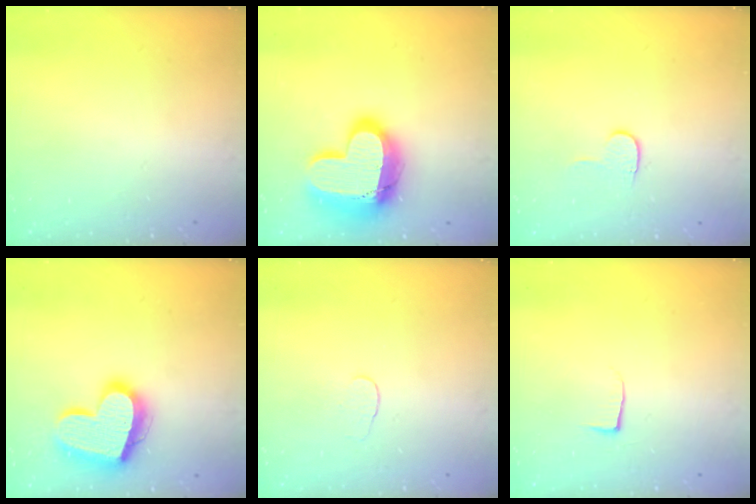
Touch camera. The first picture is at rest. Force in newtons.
{"total": 23.1, "press": 23.0, "slide": 1.7}
{"total": 3.8, "press": 3.8, "slide": 0.4}
{"total": 20.3, "press": 20.3, "slide": 1.5}
{"total": 3.8, "press": 3.8, "slide": 0.3}
{"total": 3.8, "press": 3.8, "slide": 0.5}